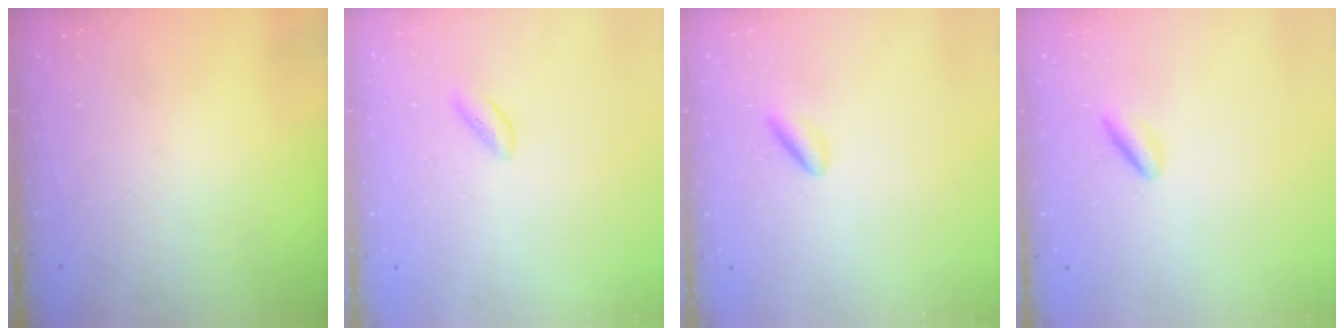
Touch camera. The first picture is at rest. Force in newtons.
{"total": 0.0}
{"total": 2.4, "press": 2.2, "slide": 1.0}
{"total": 2.8, "press": 2.6, "slide": 1.0}